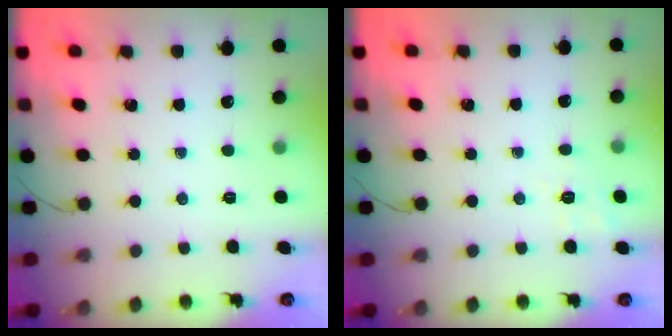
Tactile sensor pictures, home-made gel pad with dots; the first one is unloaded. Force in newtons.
{"total": 1.7, "press": 0.1, "slide": 1.7}